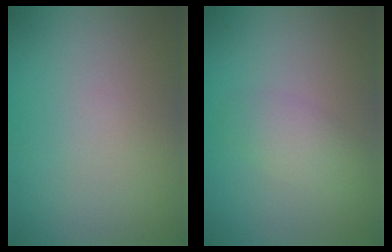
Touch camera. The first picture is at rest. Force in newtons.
{"total": 2.1, "press": 2.1, "slide": 0.0}